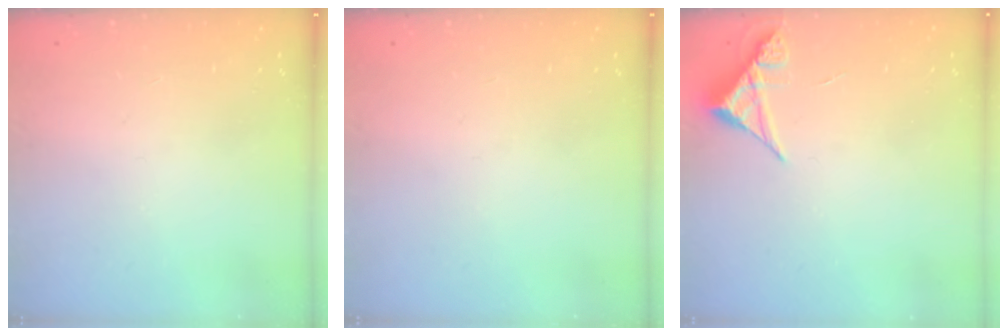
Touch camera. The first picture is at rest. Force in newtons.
{"total": 0.0}
{"total": 4.9, "press": 4.9, "slide": 0.4}